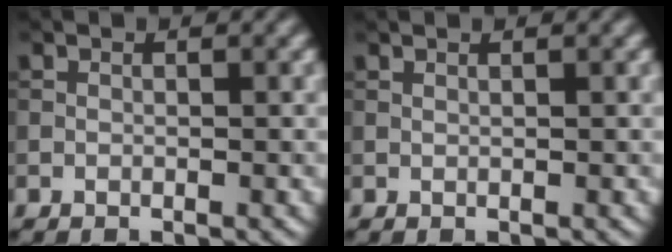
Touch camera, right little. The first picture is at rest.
{"total": 0.6, "force": [0.5, 0.2, 0.3], "torque": [-0.004, -0.001, 0.002]}